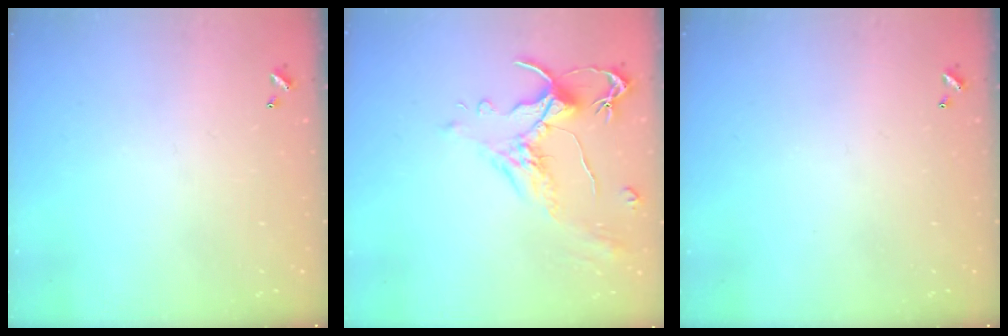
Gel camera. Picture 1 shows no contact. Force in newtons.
{"total": 1.6, "press": 1.1, "slide": 1.1}
{"total": 0.0}